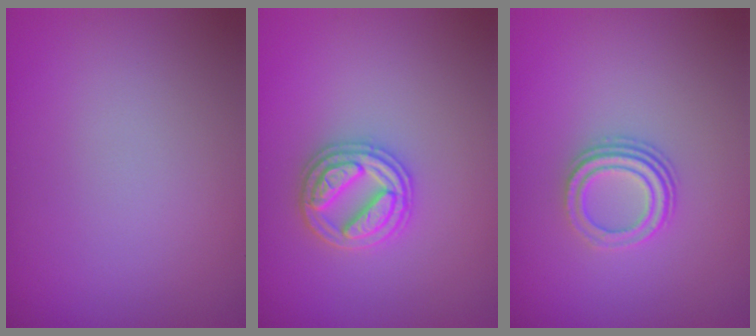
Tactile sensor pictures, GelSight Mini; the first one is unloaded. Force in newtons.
{"total": 3.2, "press": 3.2, "slide": 0.6}
{"total": 3.0, "press": 2.1, "slide": 2.1}